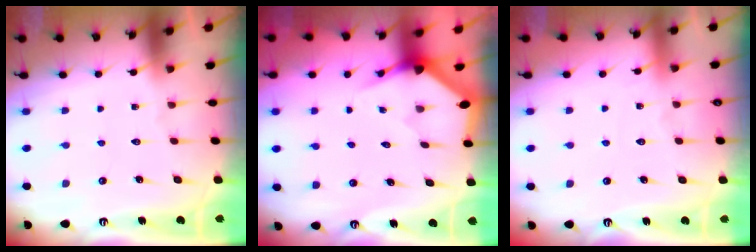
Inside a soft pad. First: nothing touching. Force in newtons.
{"total": 3.2, "press": 3.2, "slide": 0.2}
{"total": 3.7, "press": 3.7, "slide": 0.5}